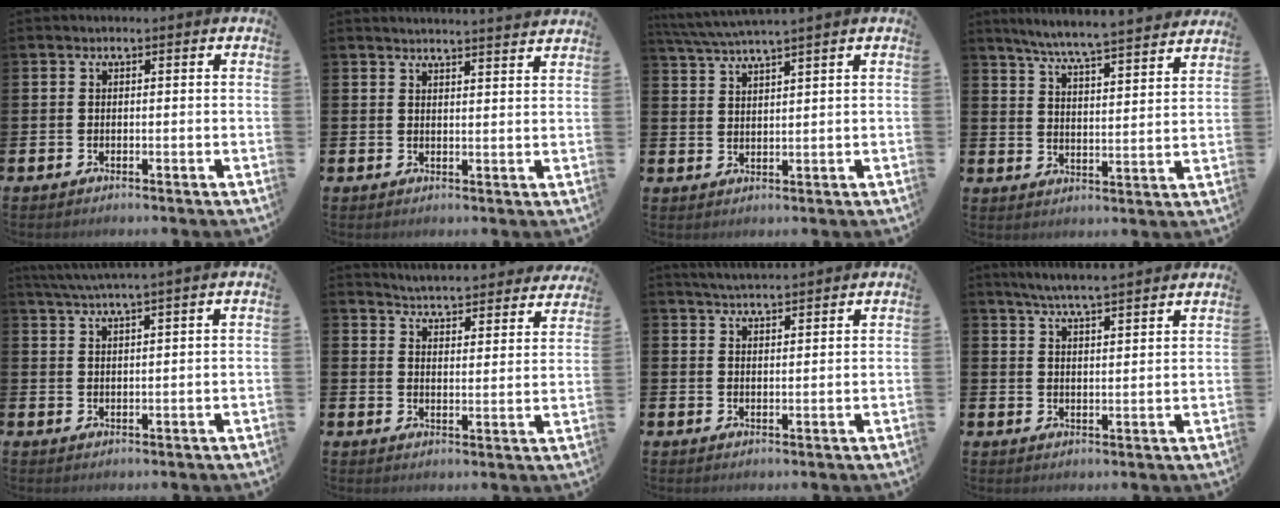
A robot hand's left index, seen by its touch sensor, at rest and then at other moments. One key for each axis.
{"total": 3.3, "fx": 3.2, "fy": -0.5, "fz": -0.1, "tx": 0.009, "ty": -0.027, "tz": 0.055}
{"total": 4.1, "fx": 3.8, "fy": -0.6, "fz": 1.2, "tx": -0.038, "ty": -0.015, "tz": 0.069}
{"total": 6.7, "fx": 6.4, "fy": -0.4, "fz": 1.8, "tx": -0.057, "ty": -0.049, "tz": 0.110}
{"total": 3.8, "fx": 3.6, "fy": -0.9, "fz": 1.0, "tx": -0.031, "ty": -0.013, "tz": 0.066}
{"total": 4.9, "fx": 4.9, "fy": 0.2, "fz": 0.3, "tx": -0.022, "ty": -0.046, "tz": 0.081}
{"total": 4.0, "fx": 3.9, "fy": -0.1, "fz": 0.6, "tx": -0.015, "ty": -0.020, "tz": 0.070}
{"total": 5.7, "fx": 5.5, "fy": -0.5, "fz": 1.3, "tx": -0.036, "ty": -0.032, "tz": 0.096}